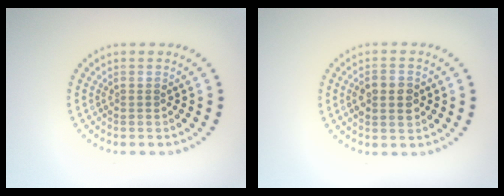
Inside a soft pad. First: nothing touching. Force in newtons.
{"total": 2.9, "press": 2.9, "slide": 0.1}